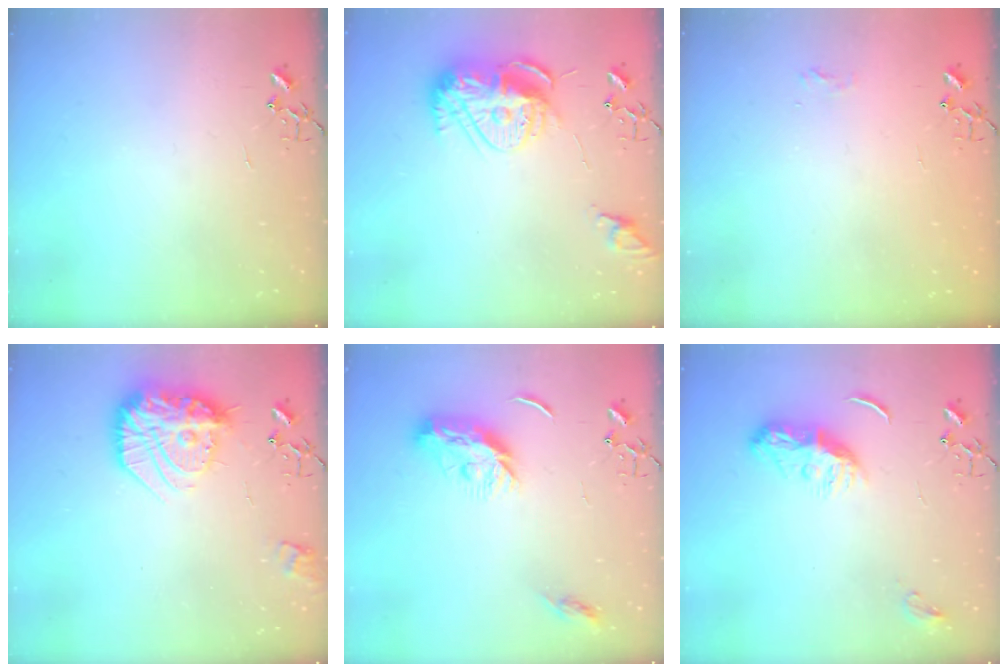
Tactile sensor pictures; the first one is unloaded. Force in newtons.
{"total": 13.7, "press": 13.6, "slide": 1.1}
{"total": 5.6, "press": 5.5, "slide": 0.5}
{"total": 20.0, "press": 20.0, "slide": 0.8}
{"total": 9.6, "press": 9.6, "slide": 0.0}
{"total": 8.7, "press": 8.7, "slide": 0.3}